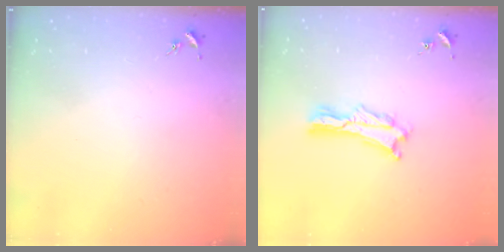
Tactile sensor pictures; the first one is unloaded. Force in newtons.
{"total": 2.1, "press": 2.1, "slide": 0.3}